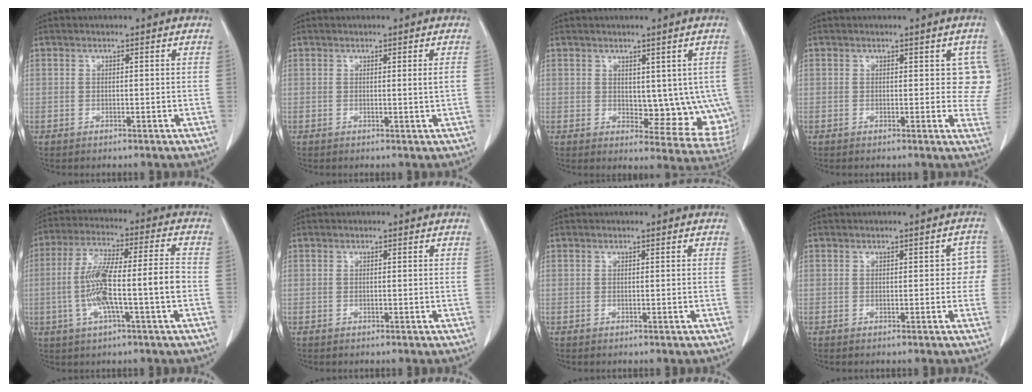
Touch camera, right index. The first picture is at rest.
{"total": 1.0, "force": [0.1, -0.3, 1.0], "torque": [-0.015, -0.002, 0.002]}
{"total": 9.5, "force": [0.7, 5.1, 8.0], "torque": [-0.077, -0.009, 0.023]}
{"total": 4.7, "force": [1.5, 2.9, 3.4], "torque": [-0.007, 0.001, 0.010]}
{"total": 12.2, "force": [-2.4, 0.8, 11.9], "torque": [-0.231, 0.018, -0.043]}
{"total": 0.0}
{"total": 0.0}
{"total": 2.7, "force": [0.0, 1.7, 2.1], "torque": [-0.004, 0.021, -0.003]}